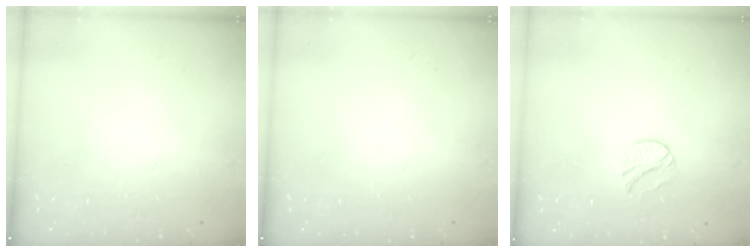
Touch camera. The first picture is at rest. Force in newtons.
{"total": 0.0}
{"total": 9.4, "press": 9.4, "slide": 0.5}